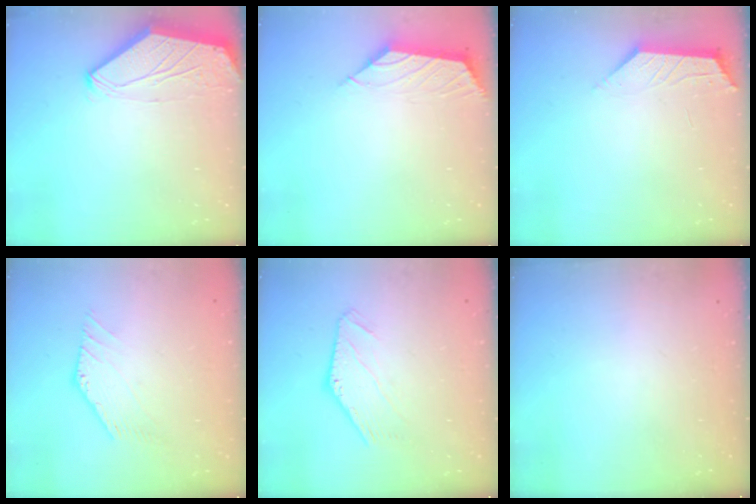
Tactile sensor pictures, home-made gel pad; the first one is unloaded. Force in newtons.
{"total": 2.4, "press": 2.3, "slide": 0.6}
{"total": 1.9, "press": 1.8, "slide": 0.5}
{"total": 1.0, "press": 1.0, "slide": 0.3}
{"total": 1.1, "press": 1.1, "slide": 0.2}
{"total": 0.0}